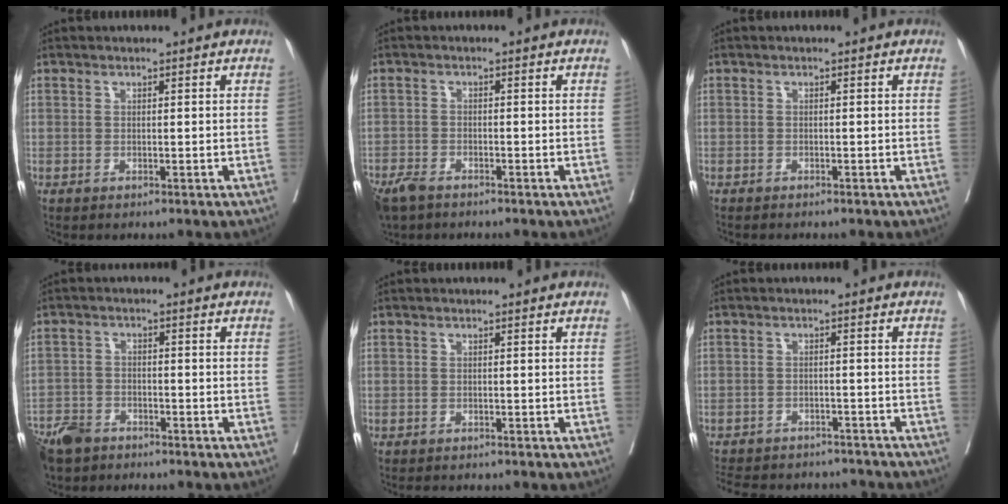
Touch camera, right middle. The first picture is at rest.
{"total": 5.8, "force": [-4.5, 2.5, 2.7], "torque": [-0.052, -0.008, -0.080]}
{"total": 2.0, "force": [-1.7, 0.6, 0.7], "torque": [-0.015, -0.005, -0.020]}
{"total": 6.5, "force": [-5.3, 3.2, 2.1], "torque": [-0.045, -0.008, -0.099]}
{"total": 2.6, "force": [-2.2, 0.9, 0.8], "torque": [-0.010, -0.005, -0.030]}
{"total": 16.0, "force": [-14.2, 5.5, 4.8], "torque": [-0.122, 0.001, -0.183]}